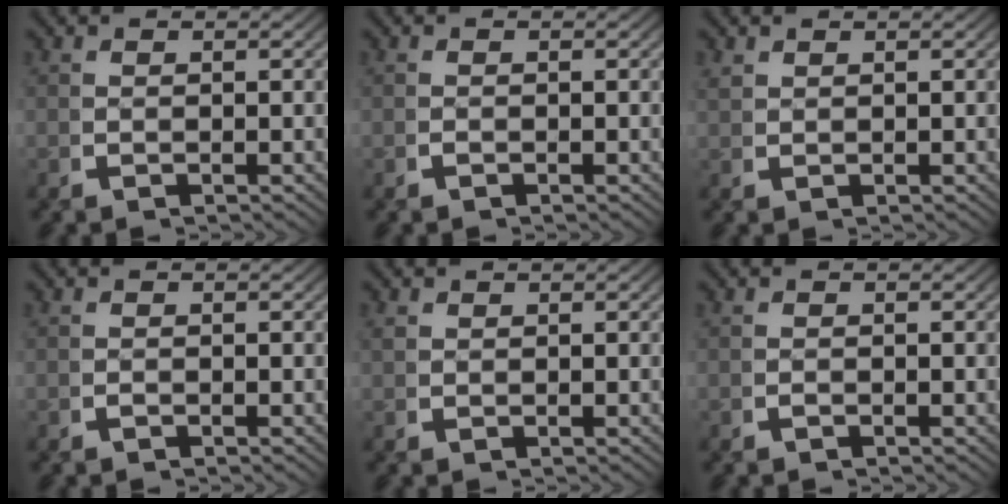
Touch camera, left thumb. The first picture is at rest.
{"total": 0.0}
{"total": 1.1, "force": [1.1, 0.1, 0.1], "torque": [-0.002, 0.002, 0.027]}
{"total": 0.0}
{"total": 0.7, "force": [0.6, 0.3, 0.2], "torque": [-0.006, -0.002, 0.017]}
{"total": 0.0}